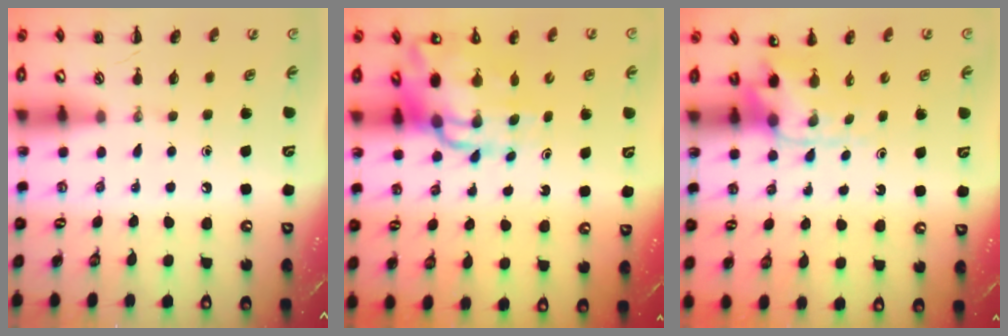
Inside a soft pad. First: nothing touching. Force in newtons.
{"total": 12.5, "press": 11.9, "slide": 3.8}
{"total": 4.8, "press": 4.8, "slide": 0.3}